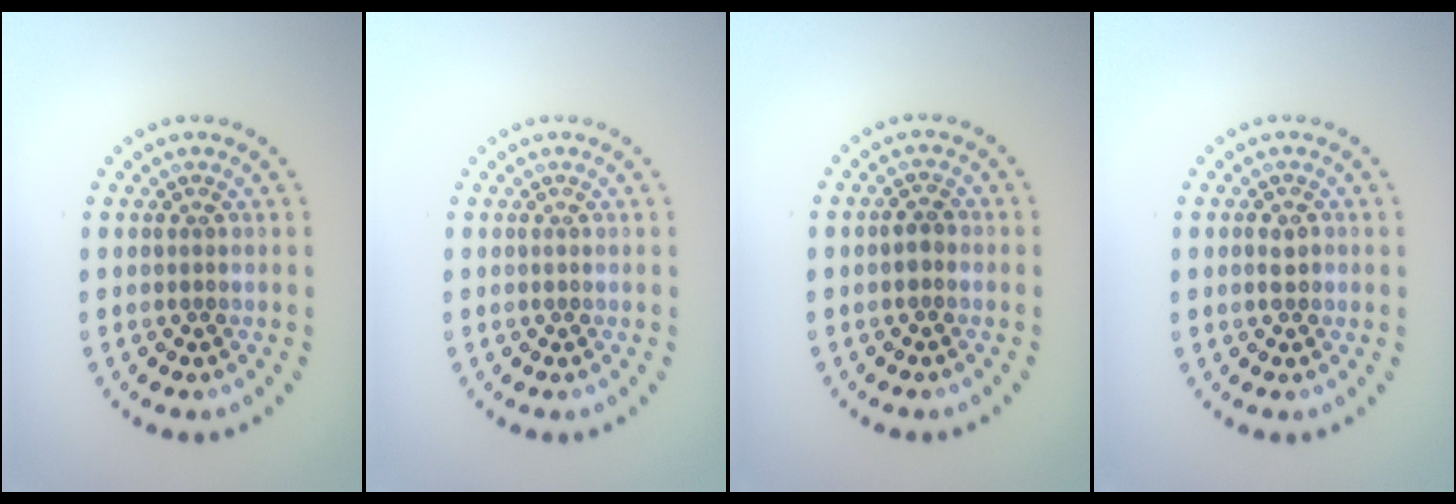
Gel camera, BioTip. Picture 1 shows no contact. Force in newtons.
{"total": 0.0}
{"total": 1.2, "press": 1.2, "slide": 0.2}
{"total": 1.1, "press": 1.1, "slide": 0.3}